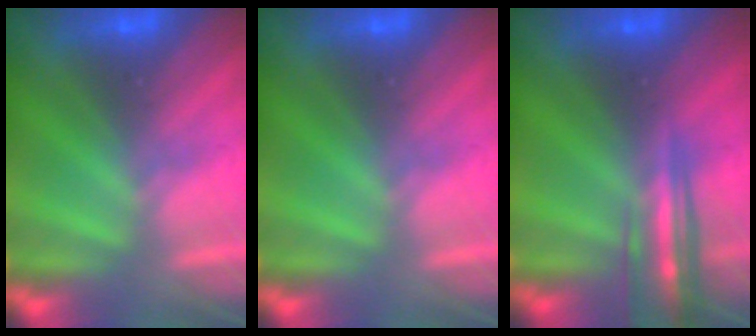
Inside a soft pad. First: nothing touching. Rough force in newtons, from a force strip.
{"total": 0.0}
{"total": 5.9}